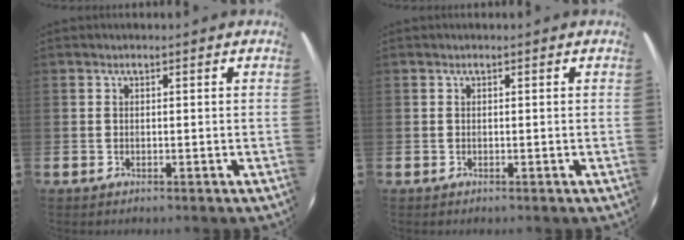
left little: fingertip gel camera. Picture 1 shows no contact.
{"total": 0.0}